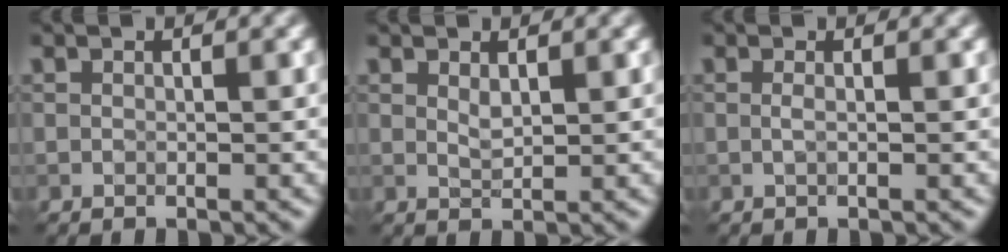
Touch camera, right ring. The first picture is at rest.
{"total": 1.0, "force": [0.7, 0.2, 0.6], "torque": [-0.016, 0.000, 0.018]}
{"total": 0.8, "force": [0.1, 0.2, 0.8], "torque": [-0.014, 0.000, -0.001]}